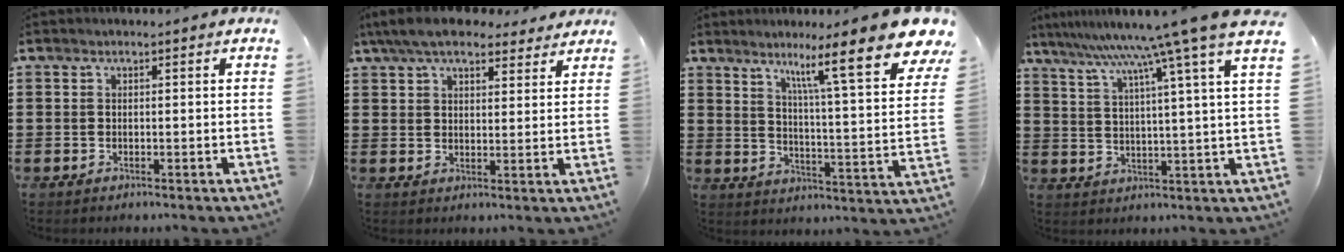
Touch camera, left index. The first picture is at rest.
{"total": 7.4, "force": [6.2, 2.1, 3.4], "torque": [-0.085, -0.007, 0.117]}
{"total": 13.0, "force": [9.3, 0.6, 9.0], "torque": [-0.151, -0.062, 0.139]}
{"total": 10.0, "force": [8.0, -2.1, 5.6], "torque": [-0.134, -0.053, 0.123]}